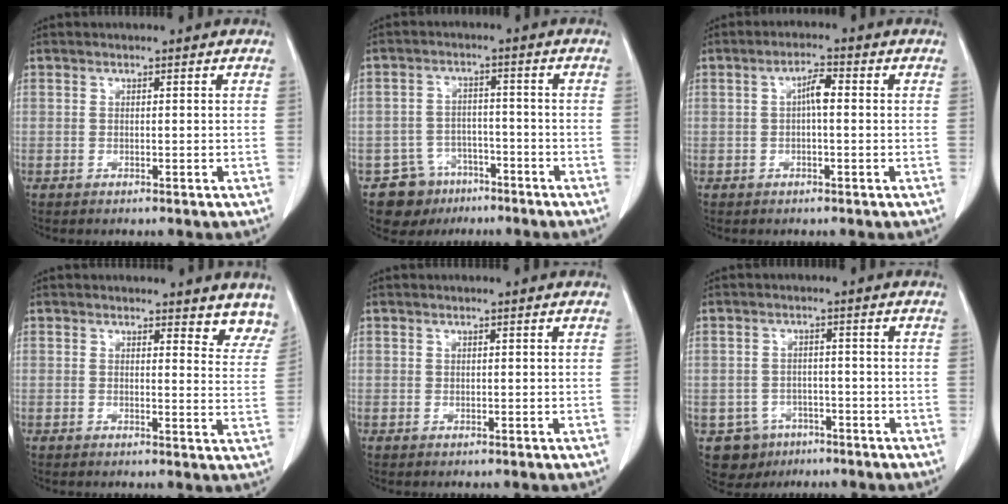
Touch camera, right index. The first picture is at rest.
{"total": 7.1, "force": [-4.7, 5.3, 0.2], "torque": [0.004, 0.018, -0.070]}
{"total": 3.0, "force": [0.1, 0.7, 2.9], "torque": [-0.051, 0.007, 0.000]}
{"total": 7.5, "force": [6.8, 2.5, 1.7], "torque": [0.018, -0.025, 0.046]}
{"total": 0.0}
{"total": 5.5, "force": [-3.0, 4.5, 0.6], "torque": [-0.008, 0.009, -0.040]}